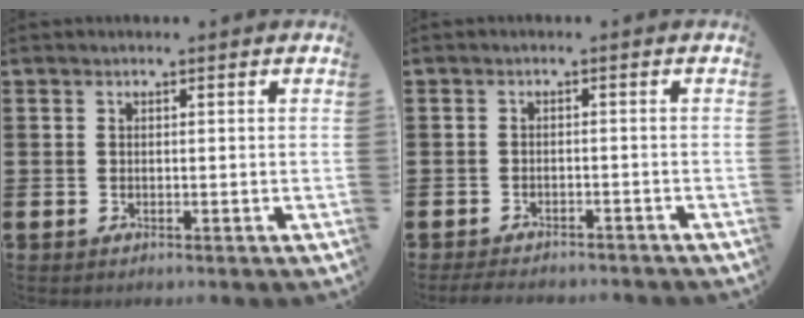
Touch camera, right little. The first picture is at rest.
{"total": 1.8, "force": [-1.7, 0.2, 0.3], "torque": [-0.009, 0.004, -0.036]}